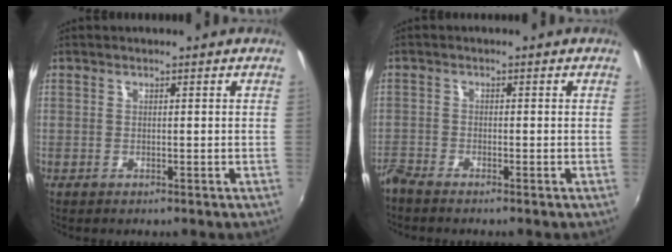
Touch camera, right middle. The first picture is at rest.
{"total": 3.1, "force": [-2.9, 0.3, 1.0], "torque": [-0.035, -0.013, -0.062]}